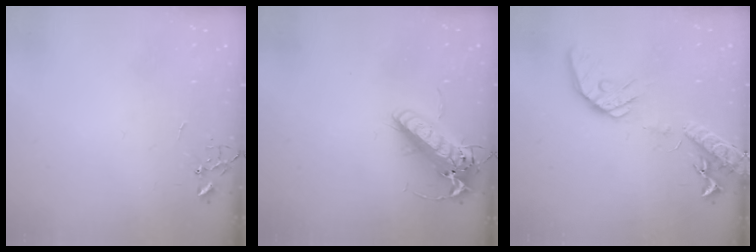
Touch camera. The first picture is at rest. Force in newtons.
{"total": 17.8, "press": 17.5, "slide": 3.4}
{"total": 16.0, "press": 15.8, "slide": 2.5}